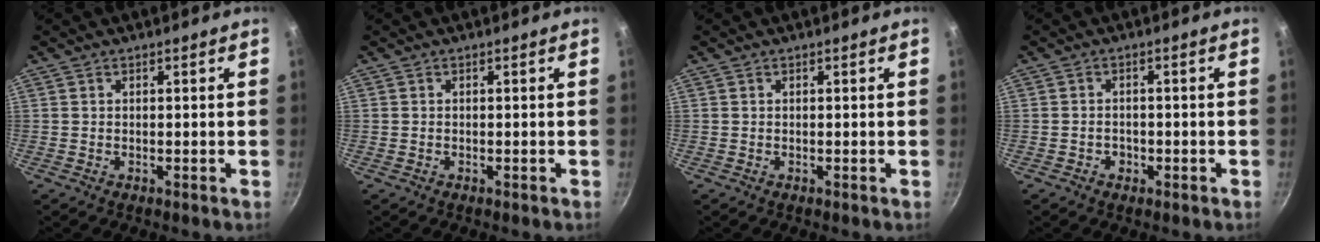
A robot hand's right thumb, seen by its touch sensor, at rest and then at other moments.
{"total": 0.0}
{"total": 0.0}
{"total": 2.0, "force": [-0.9, 1.6, 0.8], "torque": [-0.005, 0.009, -0.010]}